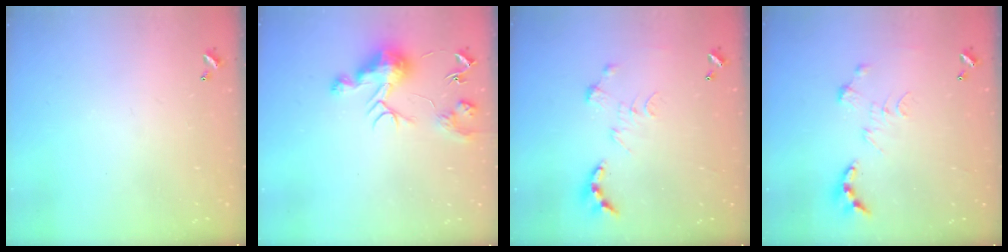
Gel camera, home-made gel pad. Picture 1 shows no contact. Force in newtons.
{"total": 10.0, "press": 10.0, "slide": 0.3}
{"total": 0.0}
{"total": 0.0}